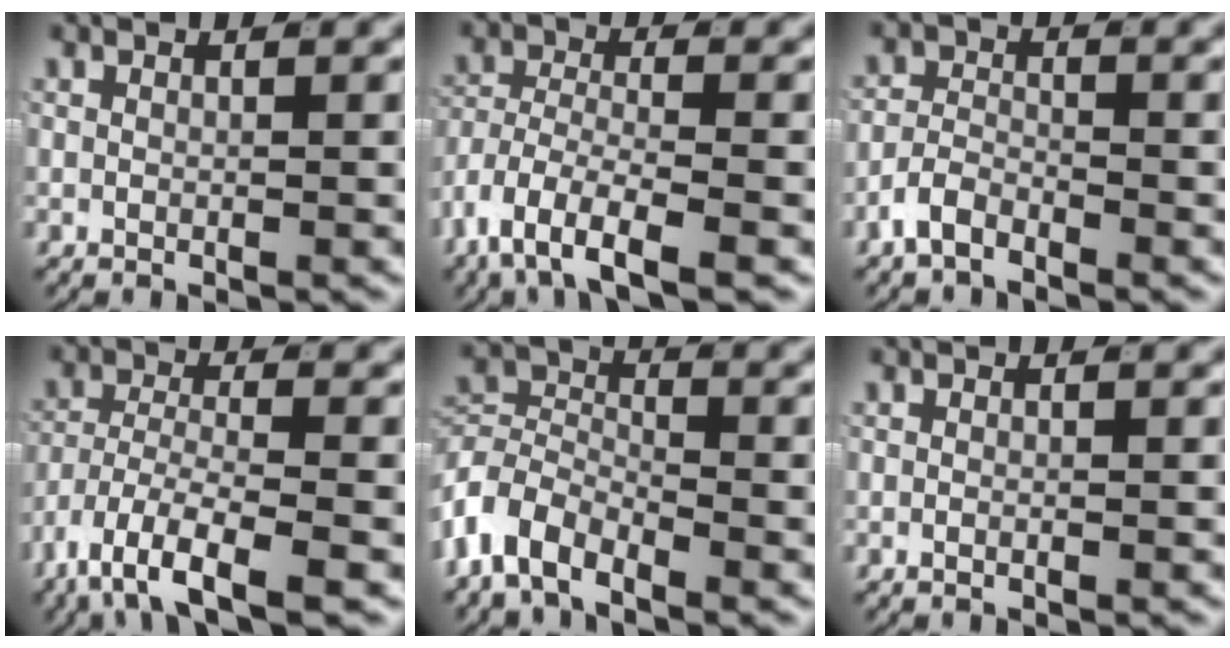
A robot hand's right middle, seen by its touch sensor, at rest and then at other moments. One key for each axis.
{"total": 6.2, "fx": -3.4, "fy": 2.9, "fz": 4.3, "tx": -0.102, "ty": -0.033, "tz": -0.045}
{"total": 2.3, "fx": -1.9, "fy": 0.9, "fz": 0.9, "tx": -0.010, "ty": 0.001, "tz": -0.043}
{"total": 7.0, "fx": -4.3, "fy": 2.5, "fz": 4.9, "tx": -0.106, "ty": -0.031, "tz": -0.059}
{"total": 6.4, "fx": -2.6, "fy": 5.1, "fz": 2.9, "tx": -0.082, "ty": -0.024, "tz": -0.052}
{"total": 0.5, "fx": -0.4, "fy": 0.2, "fz": 0.2, "tx": -0.006, "ty": 0.003, "tz": -0.010}